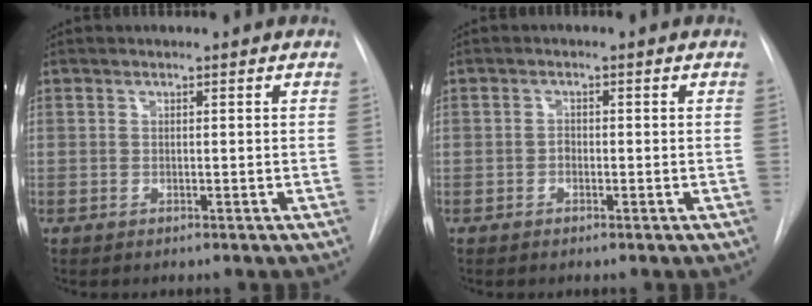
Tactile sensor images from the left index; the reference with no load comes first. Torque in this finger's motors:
{"motor_torque": [-0.07, 0.09, 0.00, 0.00]}